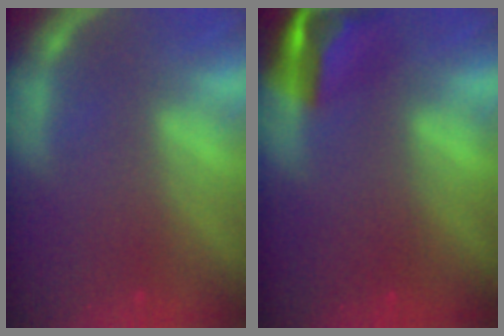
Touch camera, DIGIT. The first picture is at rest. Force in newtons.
{"total": 5.0}